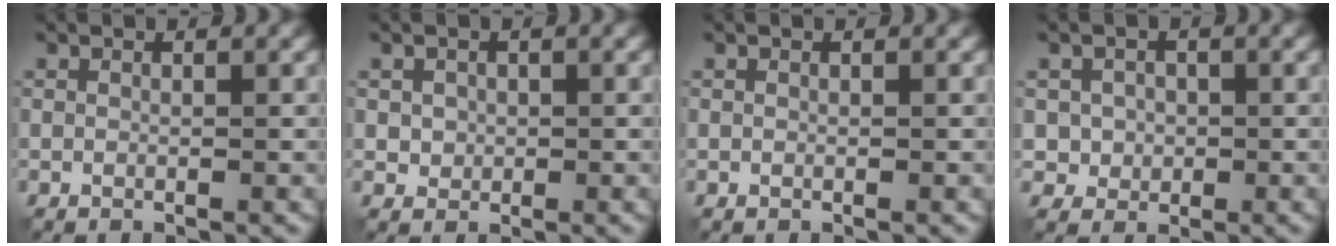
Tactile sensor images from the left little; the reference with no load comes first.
{"total": 1.4, "force": [0.2, 1.4, 0.4], "torque": [-0.003, -0.006, 0.008]}
{"total": 0.0}
{"total": 2.5, "force": [0.1, 2.4, 0.8], "torque": [-0.003, -0.004, 0.001]}